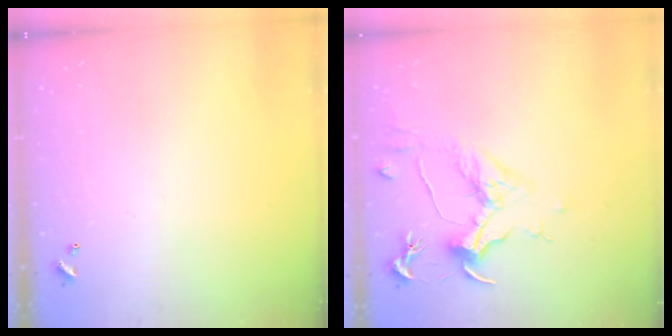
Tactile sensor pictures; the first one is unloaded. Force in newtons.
{"total": 1.6, "press": 1.4, "slide": 0.8}